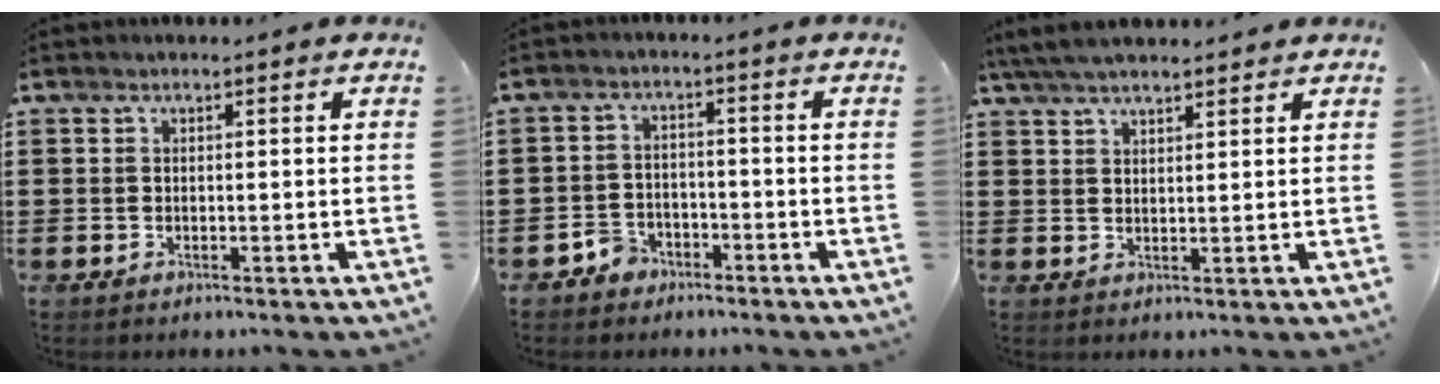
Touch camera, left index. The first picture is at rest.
{"total": 3.5, "force": [-2.9, 1.8, 0.5], "torque": [-0.015, 0.009, -0.059]}
{"total": 4.3, "force": [3.8, 0.8, 1.9], "torque": [-0.047, -0.003, 0.072]}